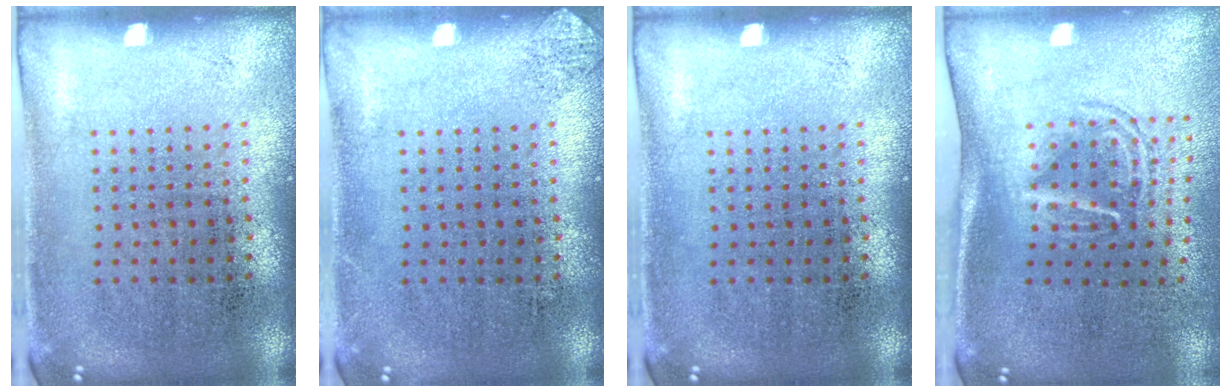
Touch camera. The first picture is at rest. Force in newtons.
{"total": 0.6, "press": 0.6, "slide": 0.2}
{"total": 0.0}
{"total": 1.7, "press": 1.1, "slide": 1.2}